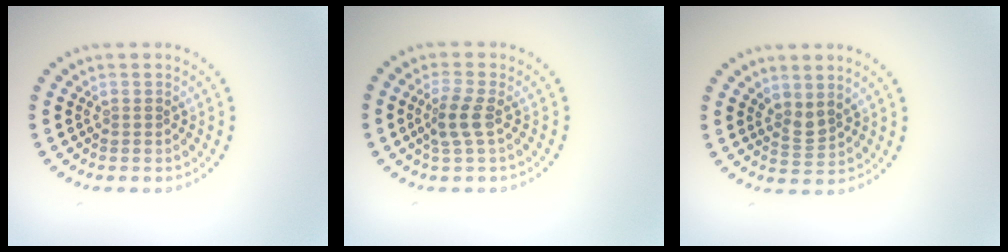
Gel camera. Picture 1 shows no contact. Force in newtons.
{"total": 2.2, "press": 2.0, "slide": 1.0}
{"total": 1.9, "press": 1.4, "slide": 1.2}